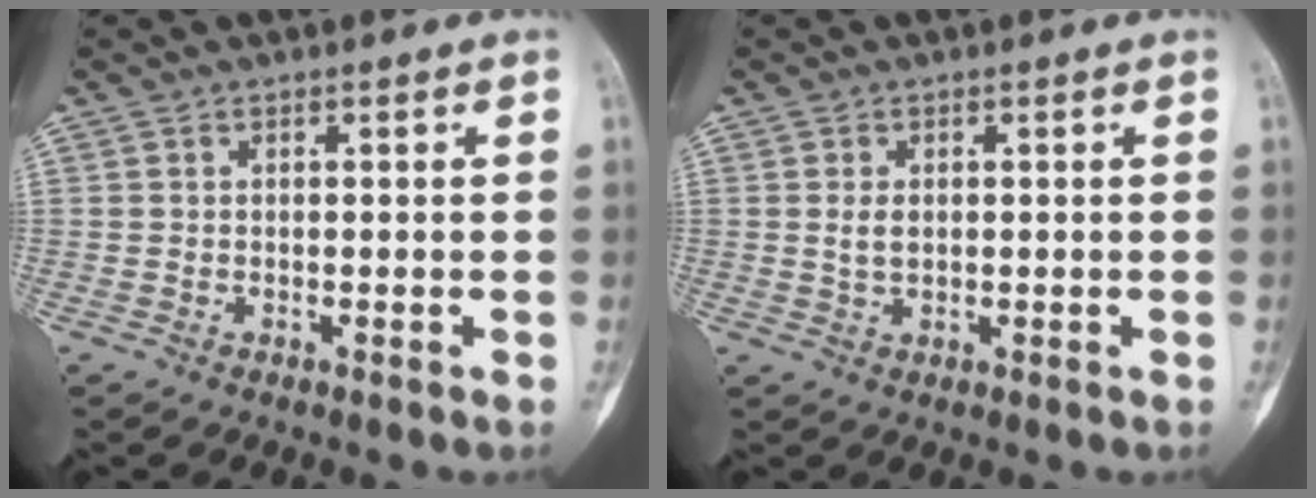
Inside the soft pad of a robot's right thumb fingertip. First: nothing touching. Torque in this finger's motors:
{"motor_torque": [0.66, 0.56, 0.17, -0.03, 0.01]}